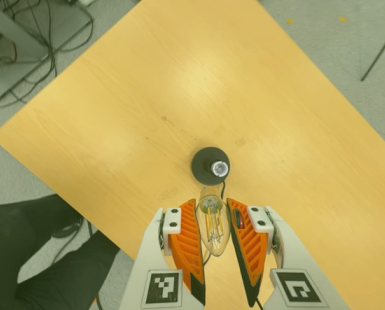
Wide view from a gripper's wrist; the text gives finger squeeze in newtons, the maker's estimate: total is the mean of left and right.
{"total": 10.9, "left": 10.5, "right": 11.2}